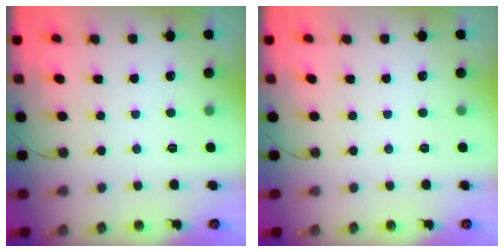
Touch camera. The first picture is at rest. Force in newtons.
{"total": 0.0}